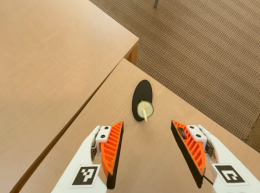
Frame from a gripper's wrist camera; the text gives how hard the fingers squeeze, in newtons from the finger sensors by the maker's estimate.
{"total": 0.6, "left": 0.5, "right": 0.7}